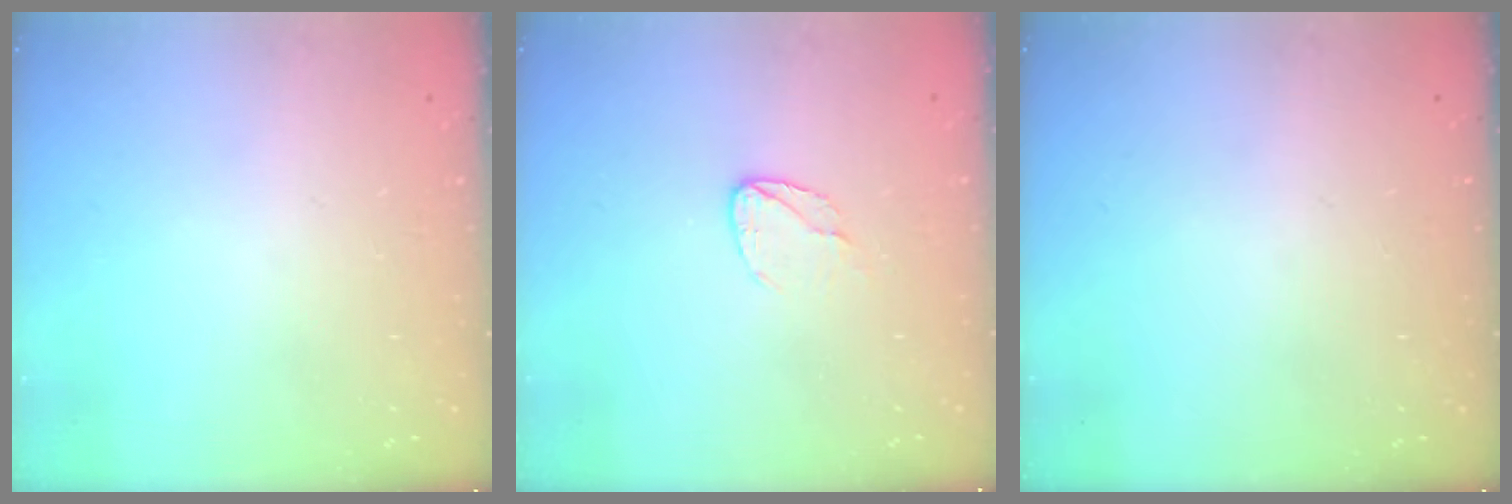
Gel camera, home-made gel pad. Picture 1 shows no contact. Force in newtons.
{"total": 5.0, "press": 5.0, "slide": 0.5}
{"total": 0.0}